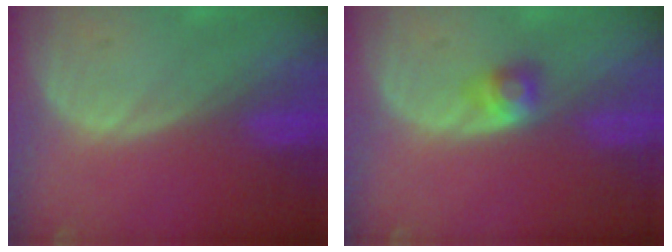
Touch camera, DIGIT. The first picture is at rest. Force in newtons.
{"total": 2.7, "press": 2.4, "slide": 1.1}